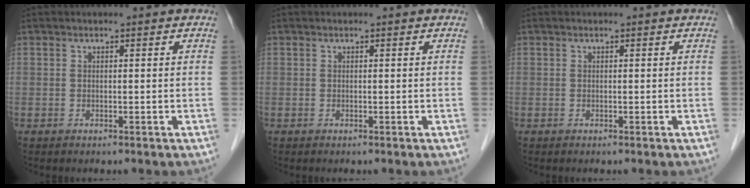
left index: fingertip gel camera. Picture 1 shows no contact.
{"total": 0.0}
{"total": 0.0}